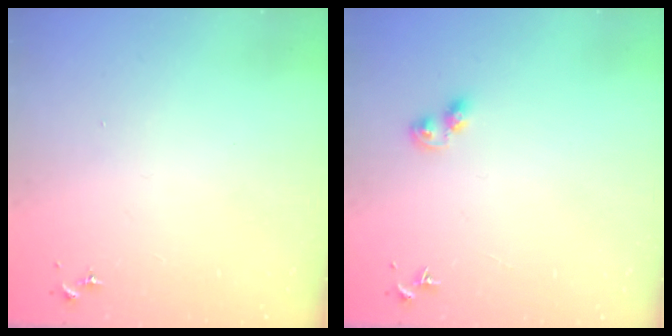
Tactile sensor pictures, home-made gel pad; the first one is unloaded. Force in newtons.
{"total": 4.5, "press": 4.5, "slide": 0.2}